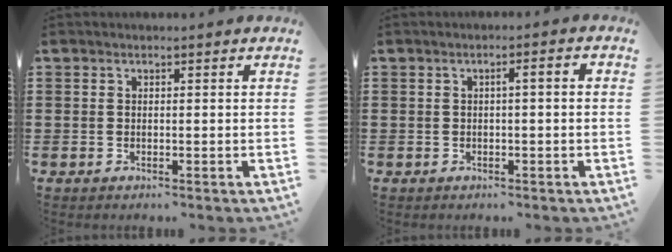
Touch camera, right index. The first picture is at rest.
{"total": 1.5, "force": [-0.3, 0.0, 1.4], "torque": [-0.026, -0.001, -0.007]}